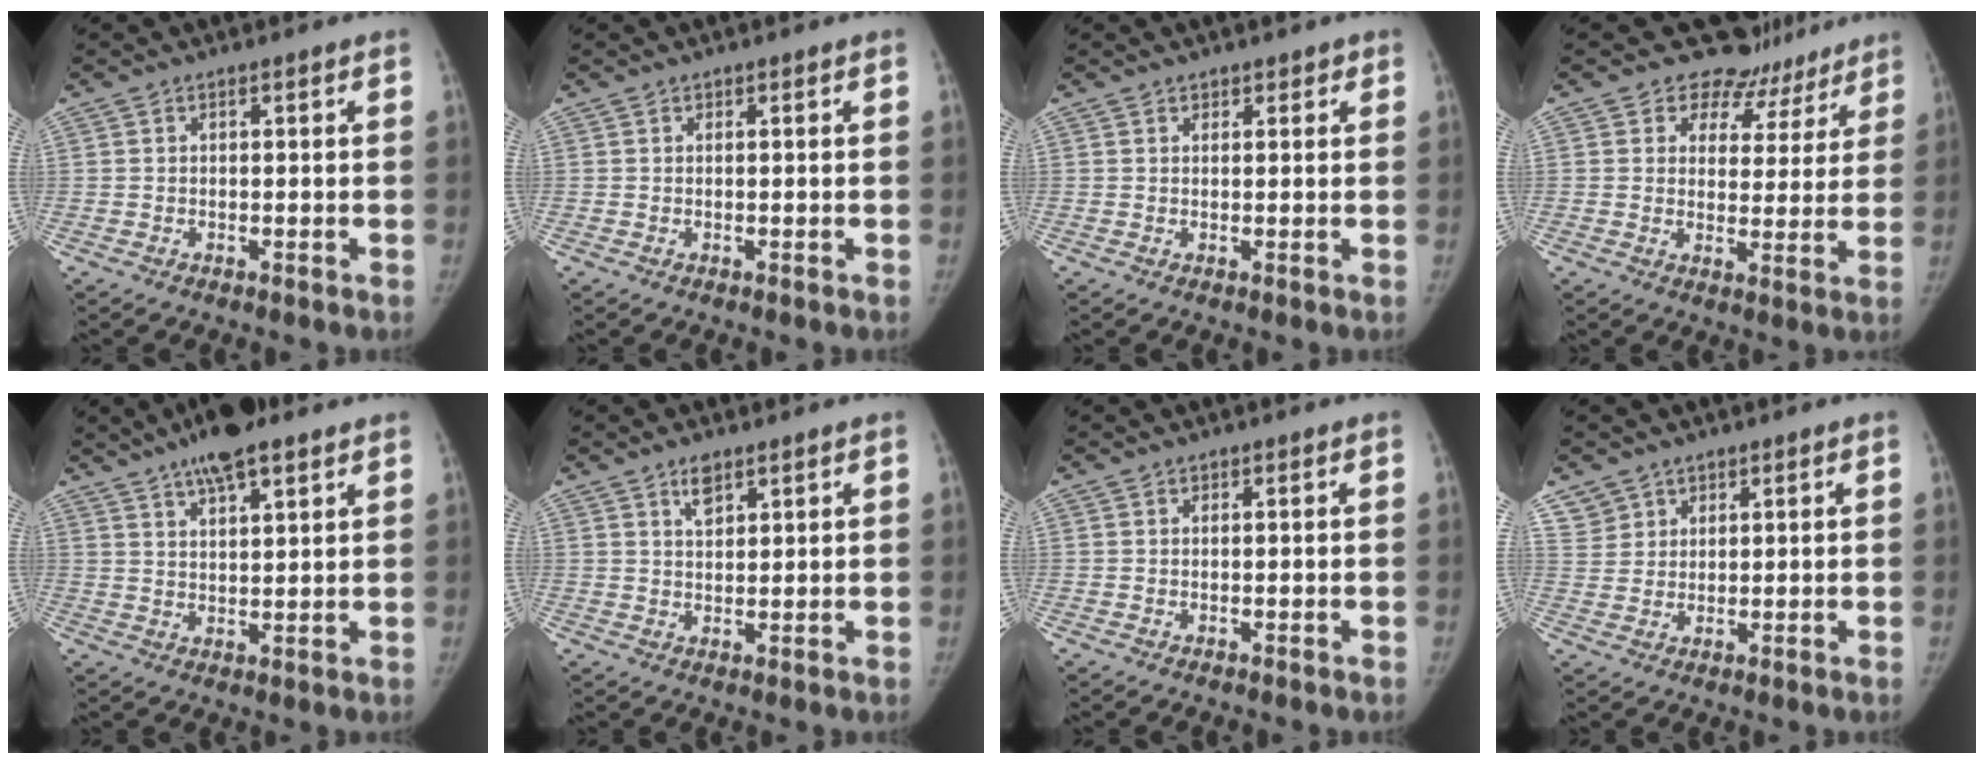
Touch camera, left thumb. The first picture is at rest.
{"total": 0.0}
{"total": 1.6, "force": [1.3, 0.9, 0.3], "torque": [0.011, -0.006, 0.017]}
{"total": 12.2, "force": [9.8, 7.1, 0.7], "torque": [0.037, -0.051, 0.108]}
{"total": 9.5, "force": [6.7, 2.7, 6.2], "torque": [-0.094, -0.018, 0.112]}
{"total": 3.3, "force": [2.3, 1.5, 1.9], "torque": [-0.023, -0.014, 0.042]}
{"total": 0.0}
{"total": 3.9, "force": [2.8, 2.7, -0.6], "torque": [0.038, -0.020, 0.051]}